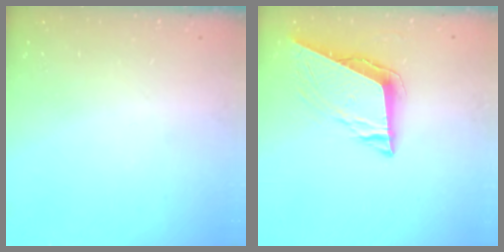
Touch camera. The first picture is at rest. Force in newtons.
{"total": 10.4, "press": 9.8, "slide": 3.5}